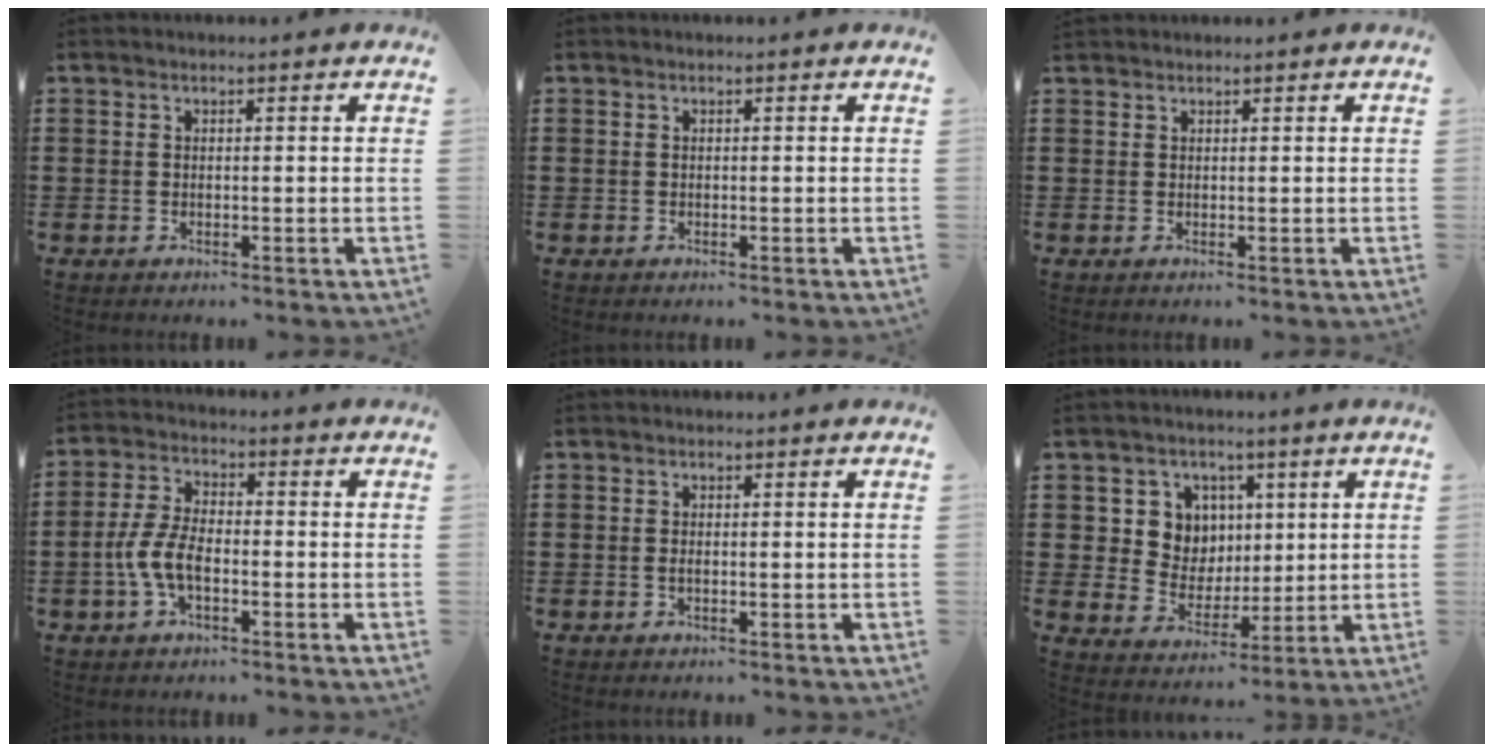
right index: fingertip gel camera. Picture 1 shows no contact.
{"total": 0.0}
{"total": 0.5, "force": [0.5, 0.1, -0.1], "torque": [0.002, 0.003, 0.010]}
{"total": 6.3, "force": [-2.0, 3.0, 5.1], "torque": [-0.121, -0.001, -0.044]}
{"total": 0.5, "force": [-0.1, 0.1, 0.5], "torque": [-0.010, -0.003, -0.002]}
{"total": 7.7, "force": [2.5, 7.0, 2.0], "torque": [-0.069, 0.011, 0.049]}